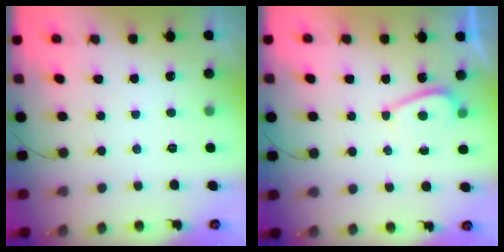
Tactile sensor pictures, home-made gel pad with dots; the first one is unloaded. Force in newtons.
{"total": 3.8, "press": 3.8, "slide": 0.1}